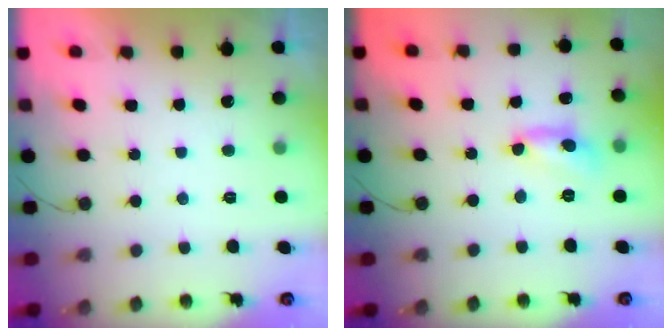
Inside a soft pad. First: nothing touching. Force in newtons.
{"total": 6.0, "press": 6.0, "slide": 0.4}